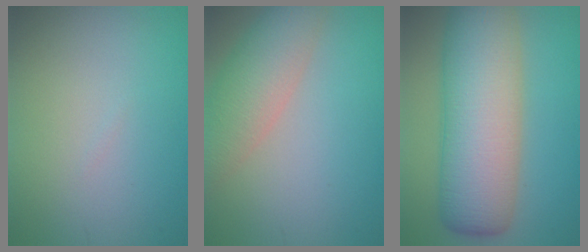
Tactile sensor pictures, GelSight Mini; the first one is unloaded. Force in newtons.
{"total": 5.5, "press": 5.5, "slide": 0.3}
{"total": 11.3, "press": 11.3, "slide": 0.3}